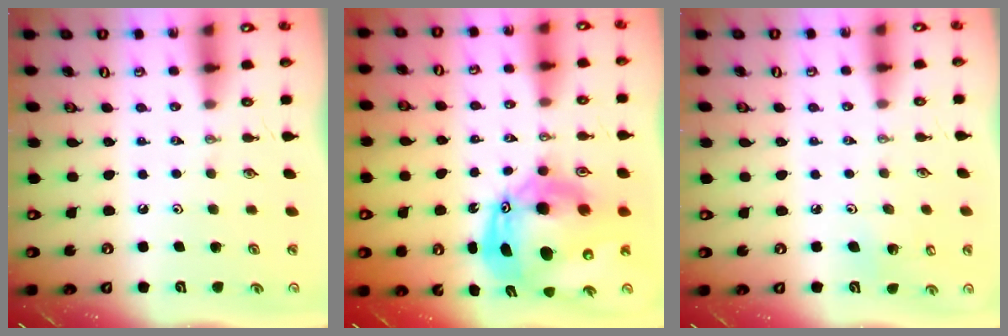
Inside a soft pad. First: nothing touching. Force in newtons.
{"total": 18.2, "press": 18.0, "slide": 2.6}
{"total": 4.5, "press": 4.3, "slide": 1.2}